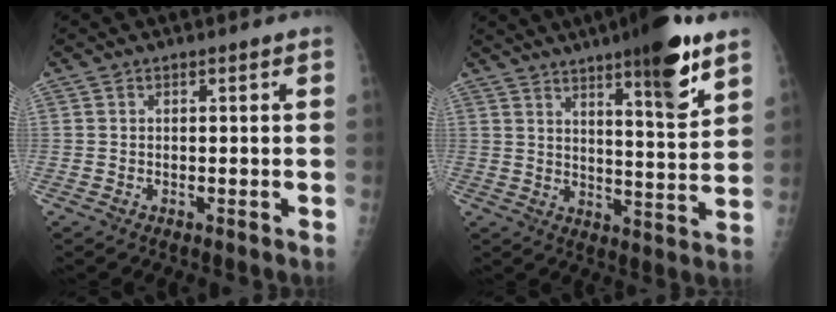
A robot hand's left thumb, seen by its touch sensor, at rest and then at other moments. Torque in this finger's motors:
{"motor_torque": [1.81, 0.94, 1.28, -1.27, 0.37]}